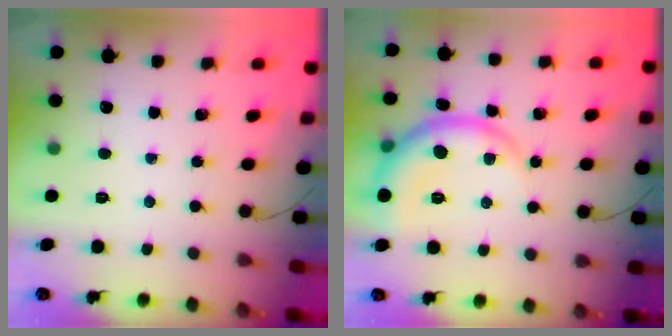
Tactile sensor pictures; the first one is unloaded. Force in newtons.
{"total": 10.2, "press": 10.1, "slide": 0.9}